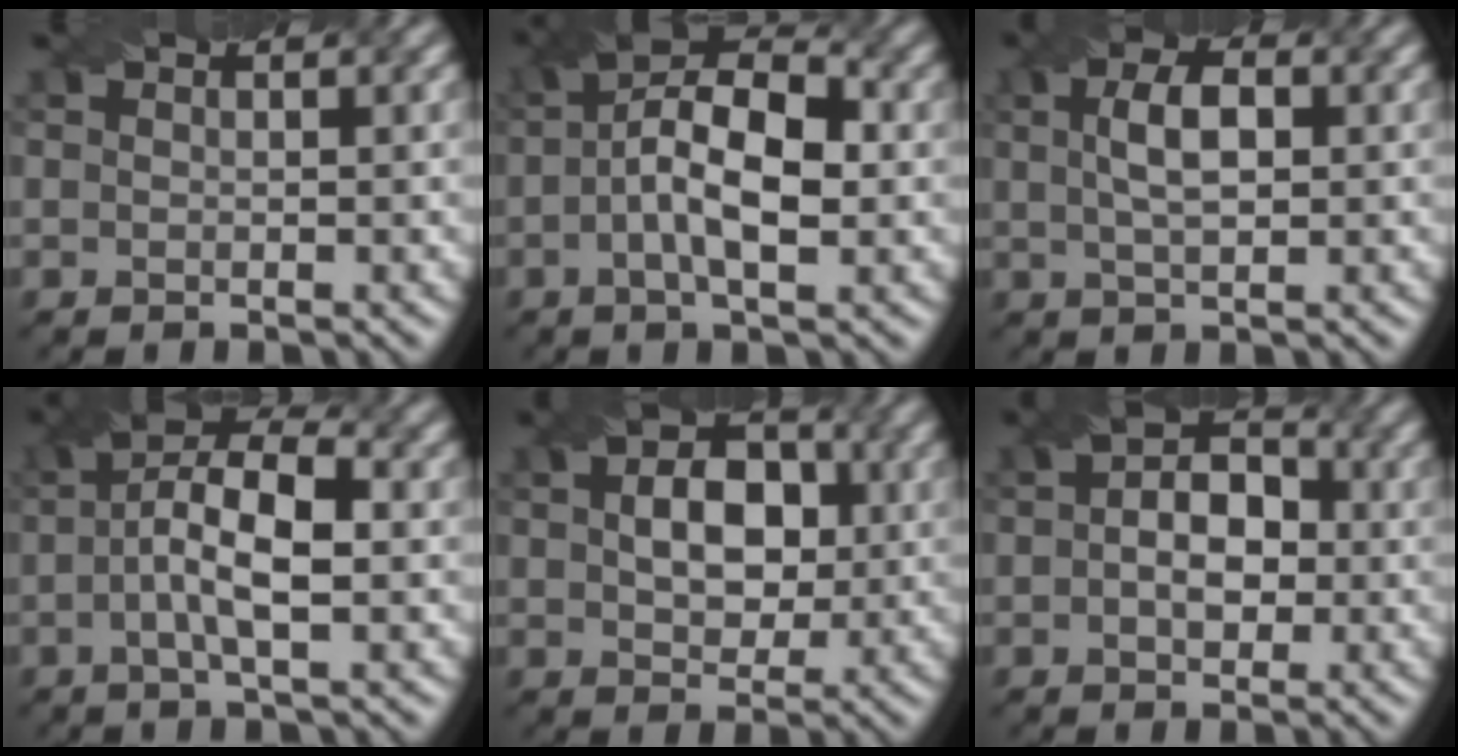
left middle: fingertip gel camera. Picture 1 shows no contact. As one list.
[{"total": 7.2, "force": [-1.0, 3.3, 6.3], "torque": [-0.103, 0.021, -0.010]}, {"total": 3.0, "force": [0.1, 1.6, 2.5], "torque": [-0.044, 0.007, 0.015]}, {"total": 5.8, "force": [-0.9, 2.1, 5.3], "torque": [-0.092, 0.015, -0.005]}, {"total": 4.4, "force": [0.0, 3.4, 2.8], "torque": [-0.043, 0.005, 0.008]}, {"total": 4.1, "force": [-0.7, 3.0, 2.8], "torque": [-0.030, 0.008, -0.003]}]